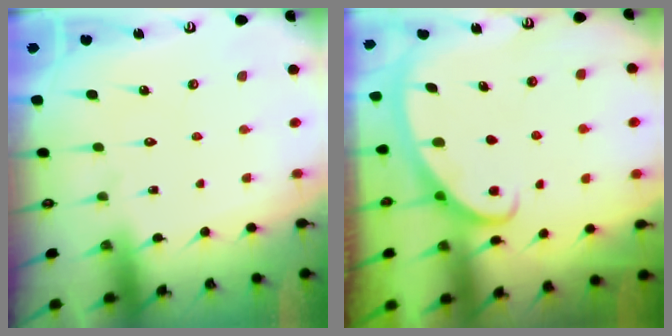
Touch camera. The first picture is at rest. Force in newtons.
{"total": 2.8, "press": 2.8, "slide": 0.4}